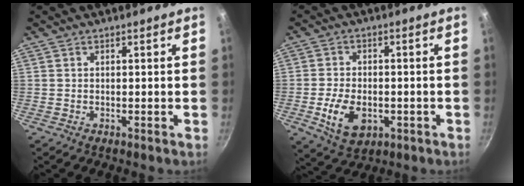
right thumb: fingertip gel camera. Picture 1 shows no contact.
{"total": 9.3, "force": [-2.5, 5.9, 6.7], "torque": [-0.112, 0.004, -0.034]}